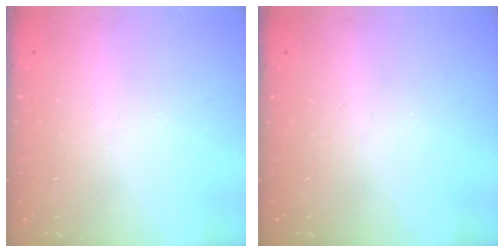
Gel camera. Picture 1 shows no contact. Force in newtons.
{"total": 0.0}